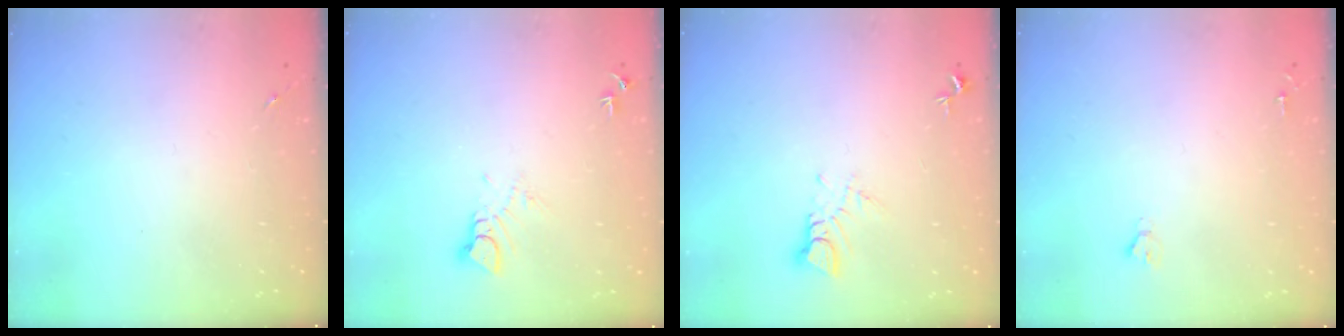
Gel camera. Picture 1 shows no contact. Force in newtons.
{"total": 4.7, "press": 4.7, "slide": 0.3}
{"total": 3.5, "press": 3.5, "slide": 0.2}
{"total": 1.9, "press": 1.9, "slide": 0.2}